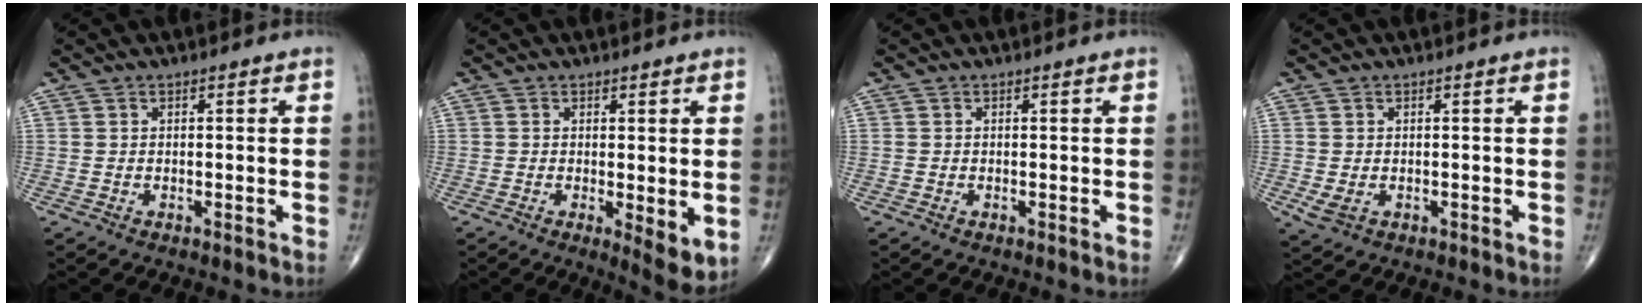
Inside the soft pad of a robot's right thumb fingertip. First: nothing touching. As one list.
[{"total": 5.5, "force": [-0.5, 1.8, 5.2], "torque": [-0.073, -0.018, -0.006]}, {"total": 0.0}, {"total": 2.4, "force": [-0.4, 1.7, 1.6], "torque": [-0.035, -0.005, 0.000]}]